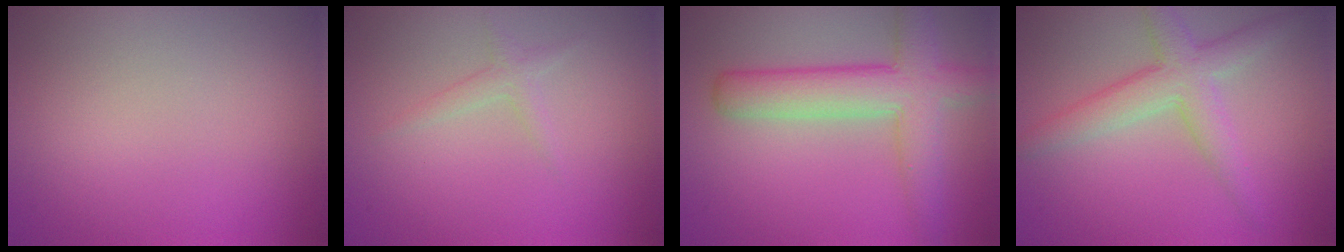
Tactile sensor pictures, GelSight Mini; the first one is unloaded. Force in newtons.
{"total": 1.2, "press": 1.2, "slide": 0.1}
{"total": 6.1, "press": 6.1, "slide": 0.3}
{"total": 4.2, "press": 4.2, "slide": 0.1}